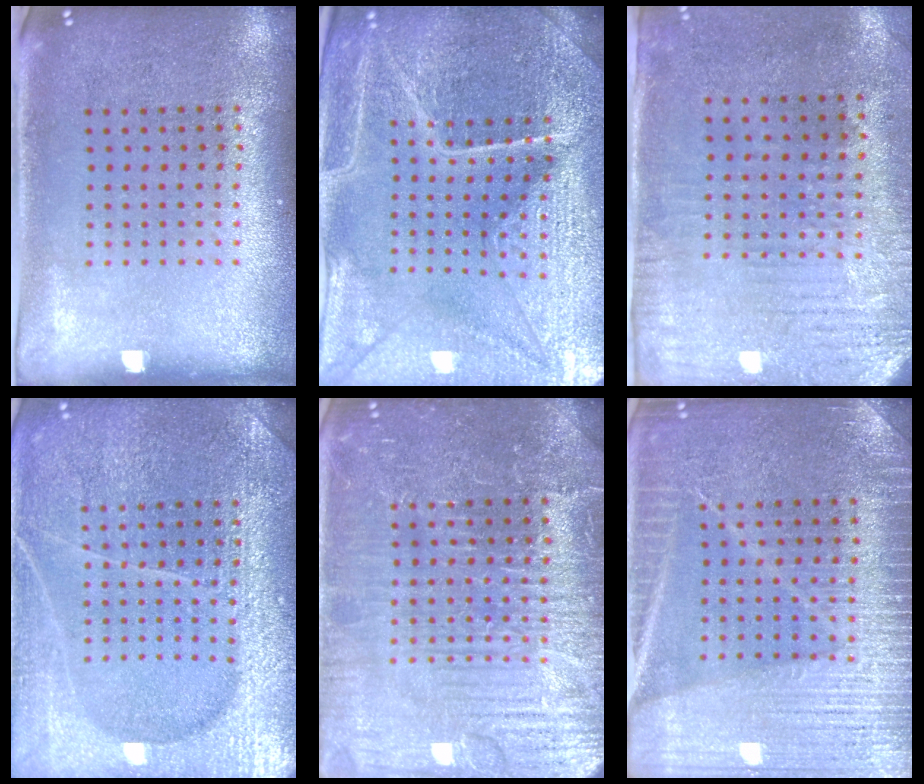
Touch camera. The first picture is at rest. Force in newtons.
{"total": 5.2, "press": 4.9, "slide": 2.0}
{"total": 2.9, "press": 2.4, "slide": 1.7}
{"total": 5.5, "press": 5.5, "slide": 0.5}
{"total": 5.2, "press": 5.1, "slide": 0.6}
{"total": 3.8, "press": 3.8, "slide": 0.6}